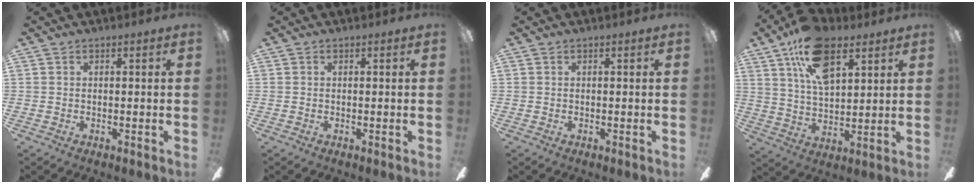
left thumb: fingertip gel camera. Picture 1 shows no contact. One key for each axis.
{"total": 0.0}
{"total": 0.0}
{"total": 16.2, "fx": 9.0, "fy": 8.4, "fz": 10.5, "tx": -0.183, "ty": -0.016, "tz": 0.161}